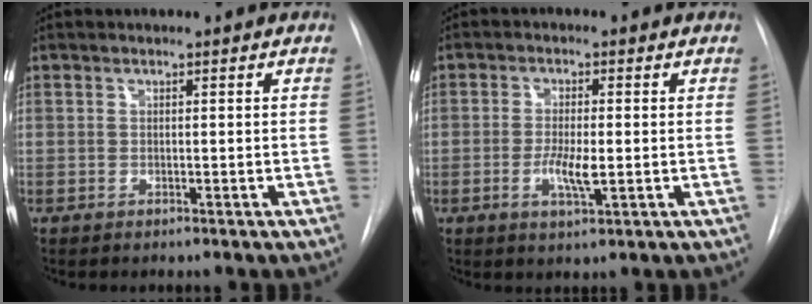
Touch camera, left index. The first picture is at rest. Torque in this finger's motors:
{"motor_torque": [0.79, 0.26, 0.15, 0.04]}